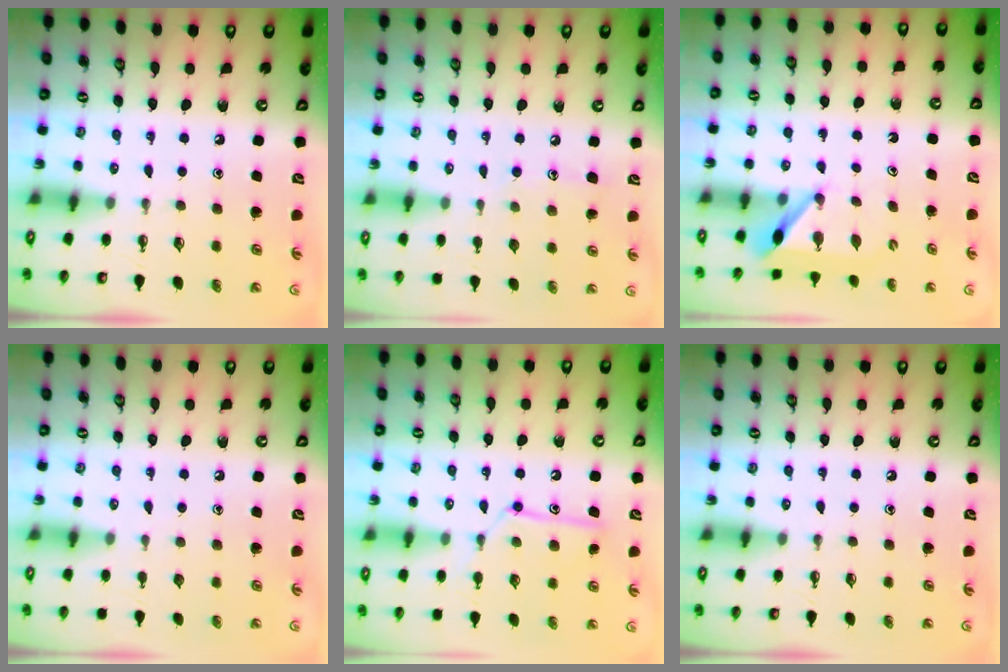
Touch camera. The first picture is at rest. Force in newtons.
{"total": 5.6, "press": 5.6, "slide": 0.6}
{"total": 6.1, "press": 6.1, "slide": 0.5}
{"total": 0.0}
{"total": 11.8, "press": 11.8, "slide": 0.8}
{"total": 0.0}